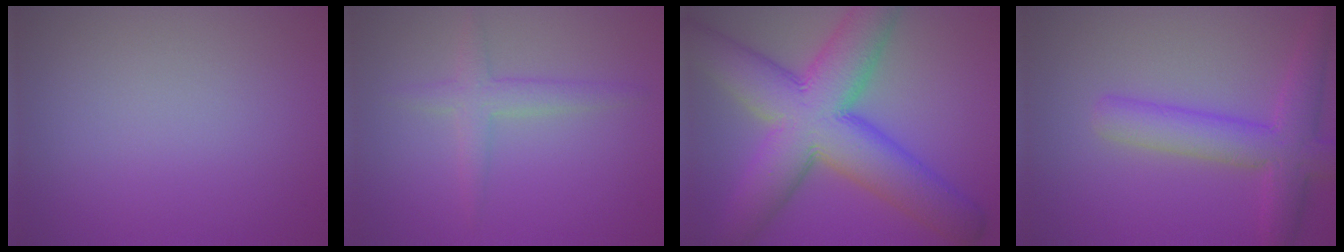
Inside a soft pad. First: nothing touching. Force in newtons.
{"total": 2.2, "press": 2.2, "slide": 0.0}
{"total": 13.2, "press": 13.2, "slide": 0.4}
{"total": 5.3, "press": 5.3, "slide": 0.2}